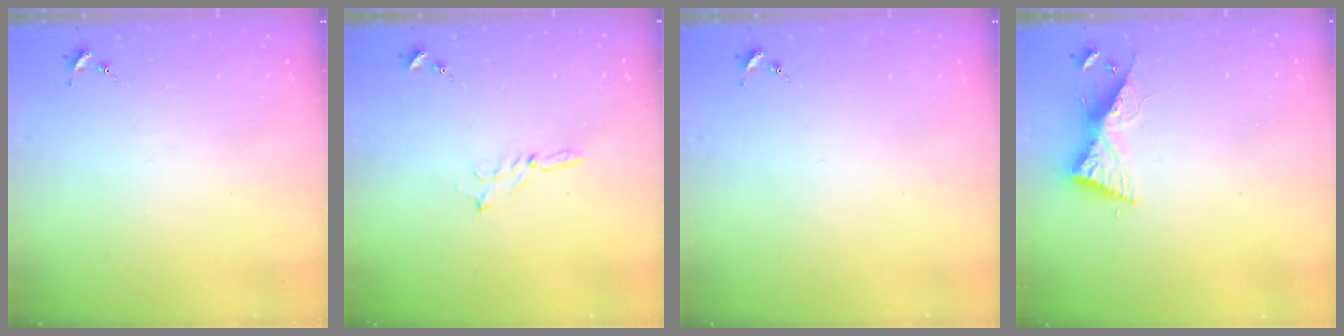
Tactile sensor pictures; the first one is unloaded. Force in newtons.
{"total": 1.8, "press": 1.8, "slide": 0.2}
{"total": 0.0}
{"total": 8.7, "press": 8.7, "slide": 0.3}